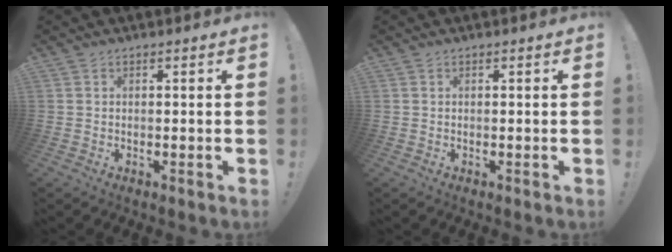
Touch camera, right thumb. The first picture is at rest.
{"total": 0.0}